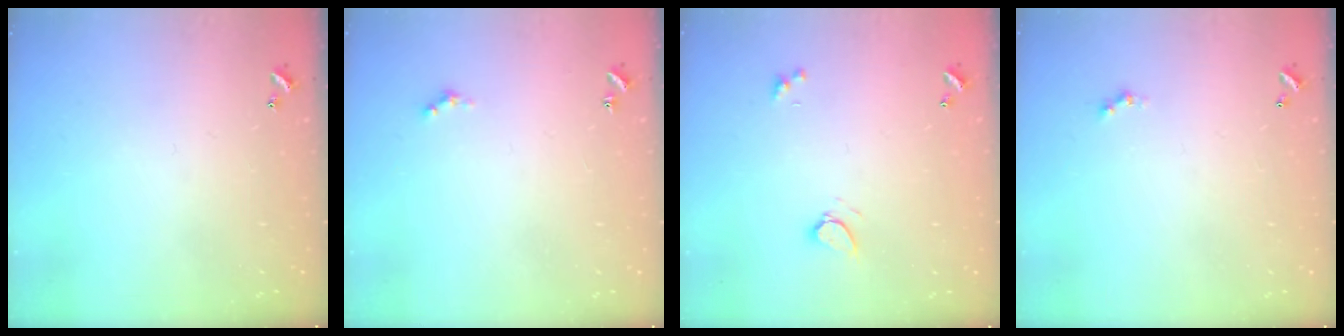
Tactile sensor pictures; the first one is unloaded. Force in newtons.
{"total": 1.4, "press": 1.3, "slide": 0.4}
{"total": 1.7, "press": 1.6, "slide": 0.3}
{"total": 0.5, "press": 0.4, "slide": 0.3}